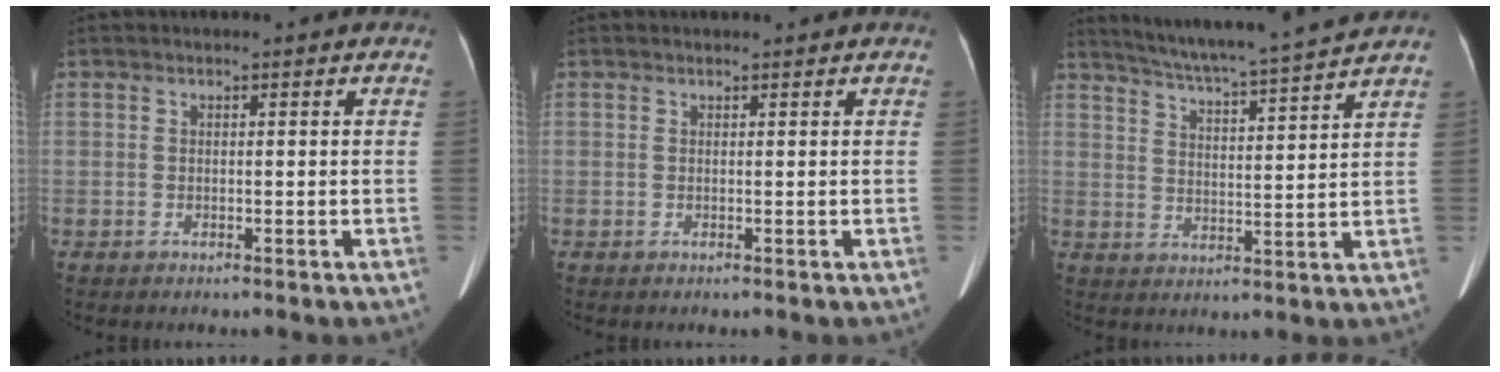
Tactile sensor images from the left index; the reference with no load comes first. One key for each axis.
{"total": 0.9, "fx": 0.9, "fy": 0.1, "fz": 0.2, "tx": -0.008, "ty": 0.009, "tz": 0.013}
{"total": 13.5, "fx": 12.3, "fy": -1.3, "fz": 5.4, "tx": -0.098, "ty": -0.006, "tz": 0.184}